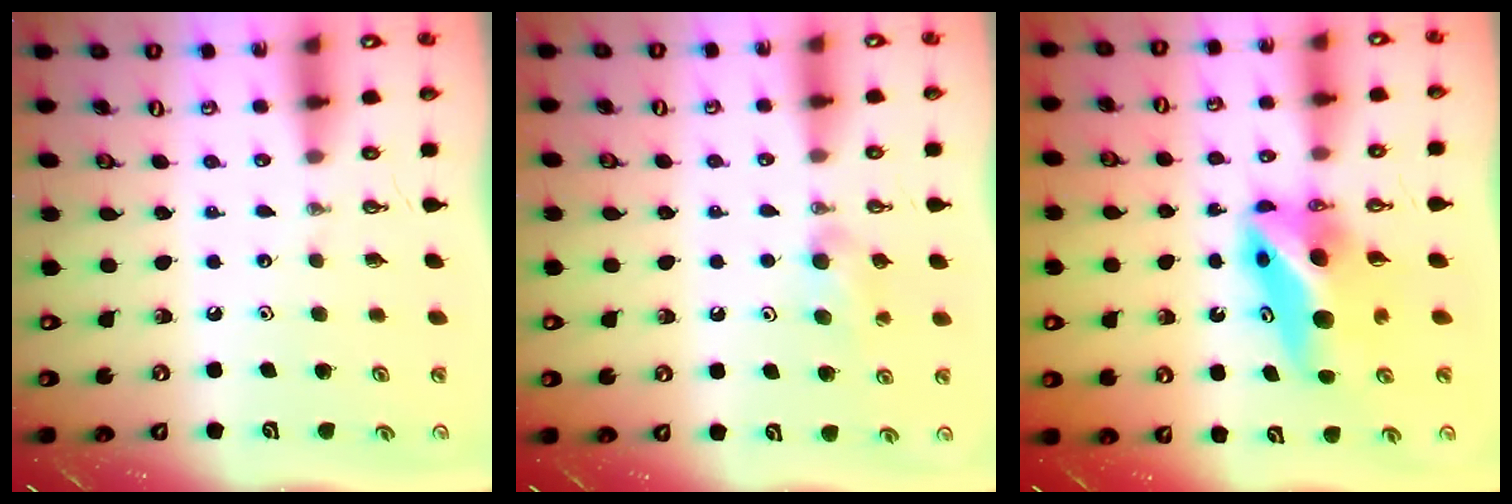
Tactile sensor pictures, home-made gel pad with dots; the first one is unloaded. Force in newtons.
{"total": 8.1, "press": 4.5, "slide": 6.8}
{"total": 8.7, "press": 8.5, "slide": 1.8}